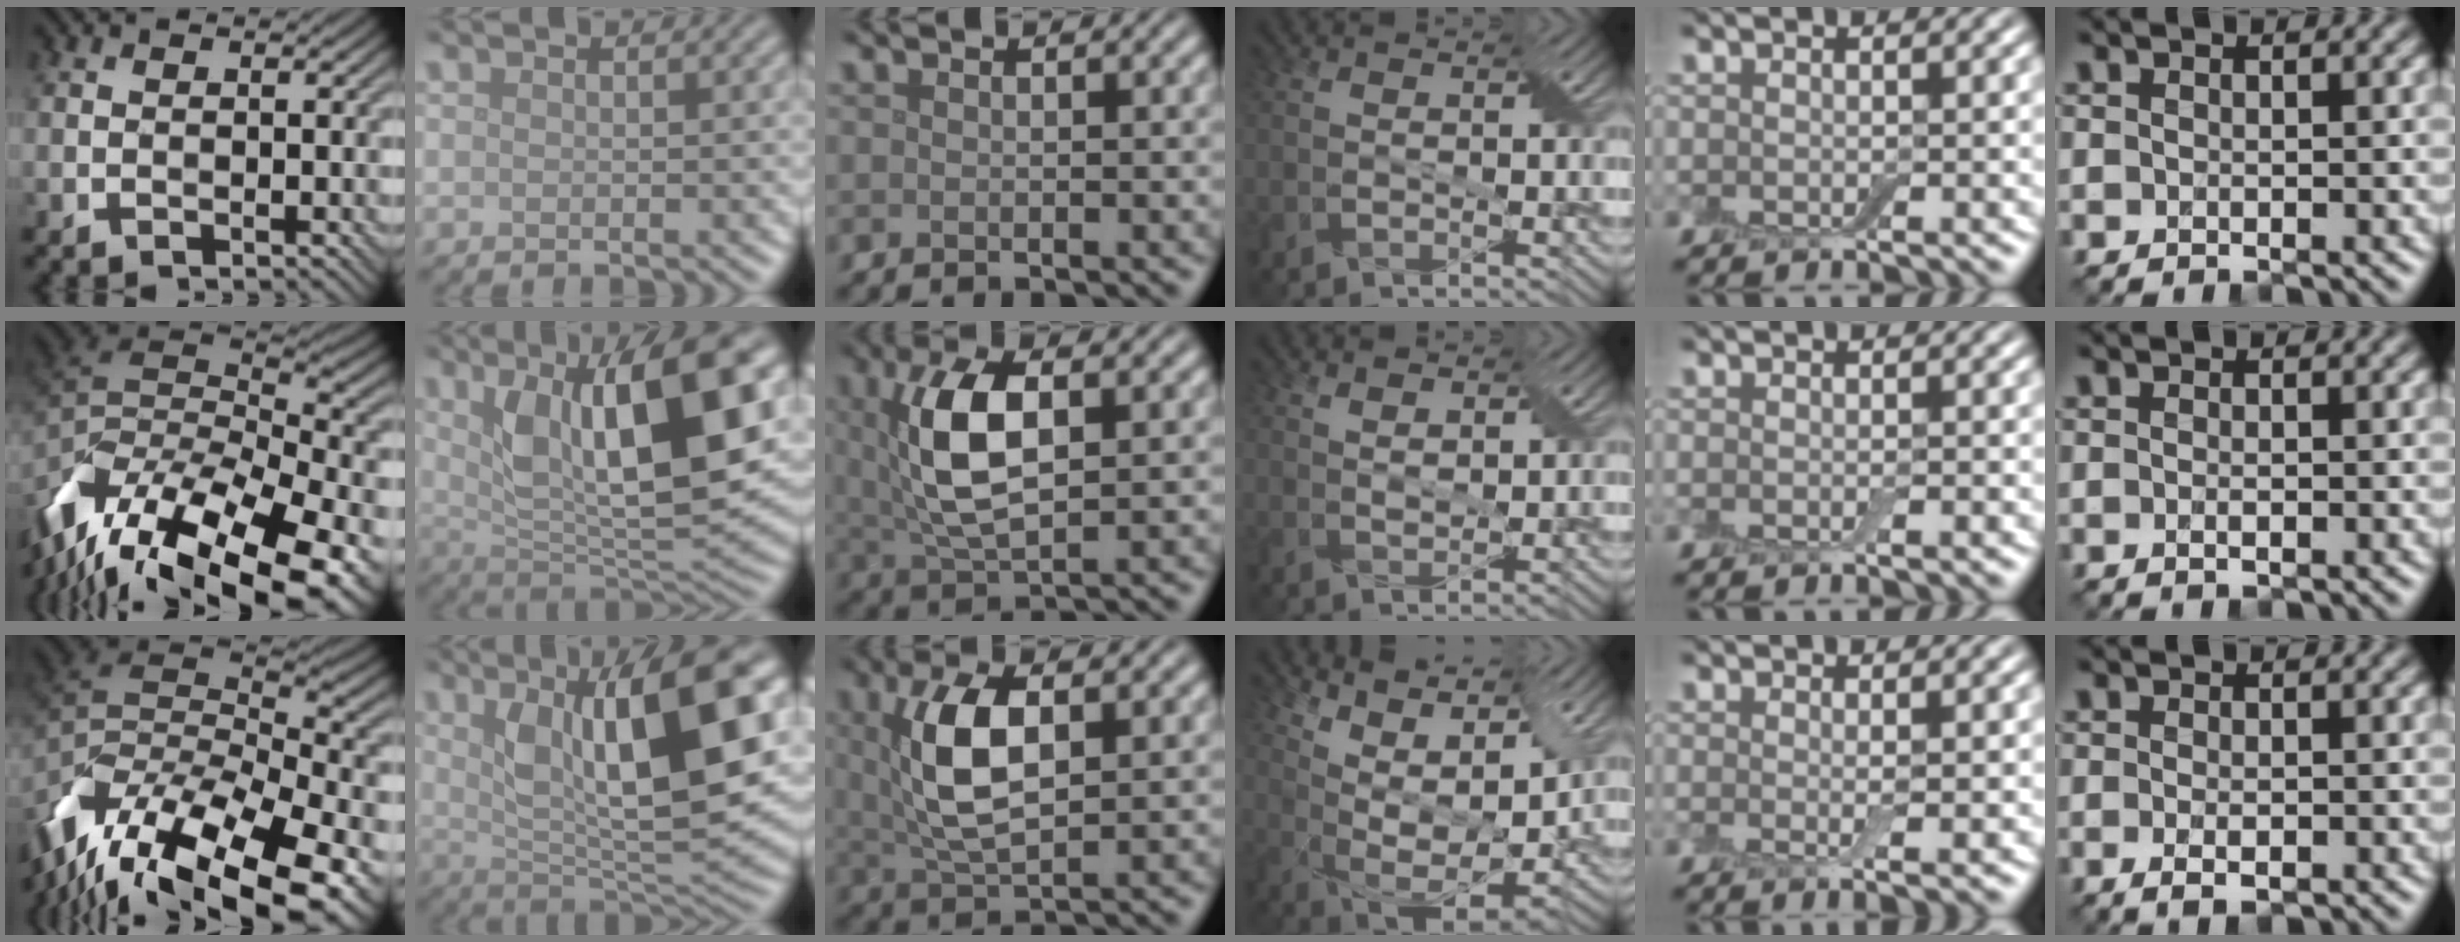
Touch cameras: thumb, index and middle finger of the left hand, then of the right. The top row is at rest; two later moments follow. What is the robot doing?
{"motion": "wrap", "object": "bandage"}